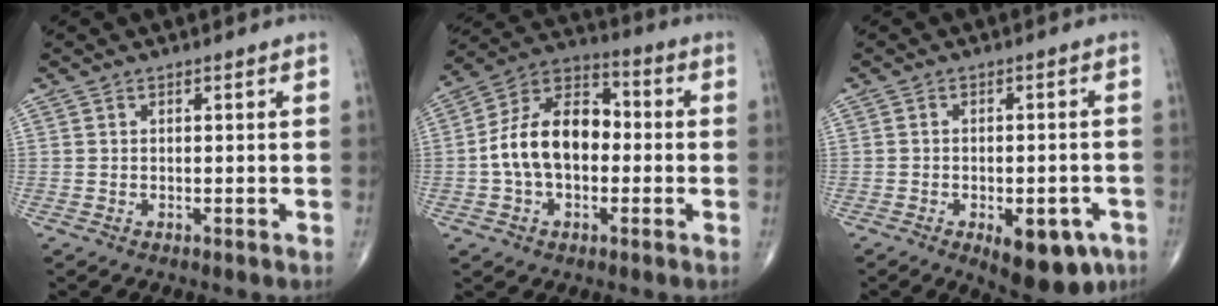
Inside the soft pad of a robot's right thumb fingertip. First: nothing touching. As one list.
[{"total": 14.7, "force": [-1.0, 9.6, 11.1], "torque": [-0.180, 0.040, -0.029]}, {"total": 11.0, "force": [-5.4, 5.2, 8.1], "torque": [-0.082, 0.012, -0.064]}]